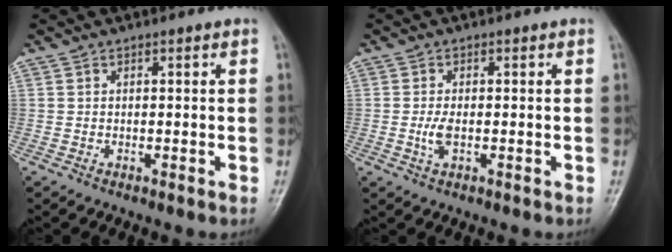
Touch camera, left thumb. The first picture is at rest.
{"total": 2.8, "force": [-0.5, 1.3, 2.5], "torque": [-0.057, 0.002, -0.009]}